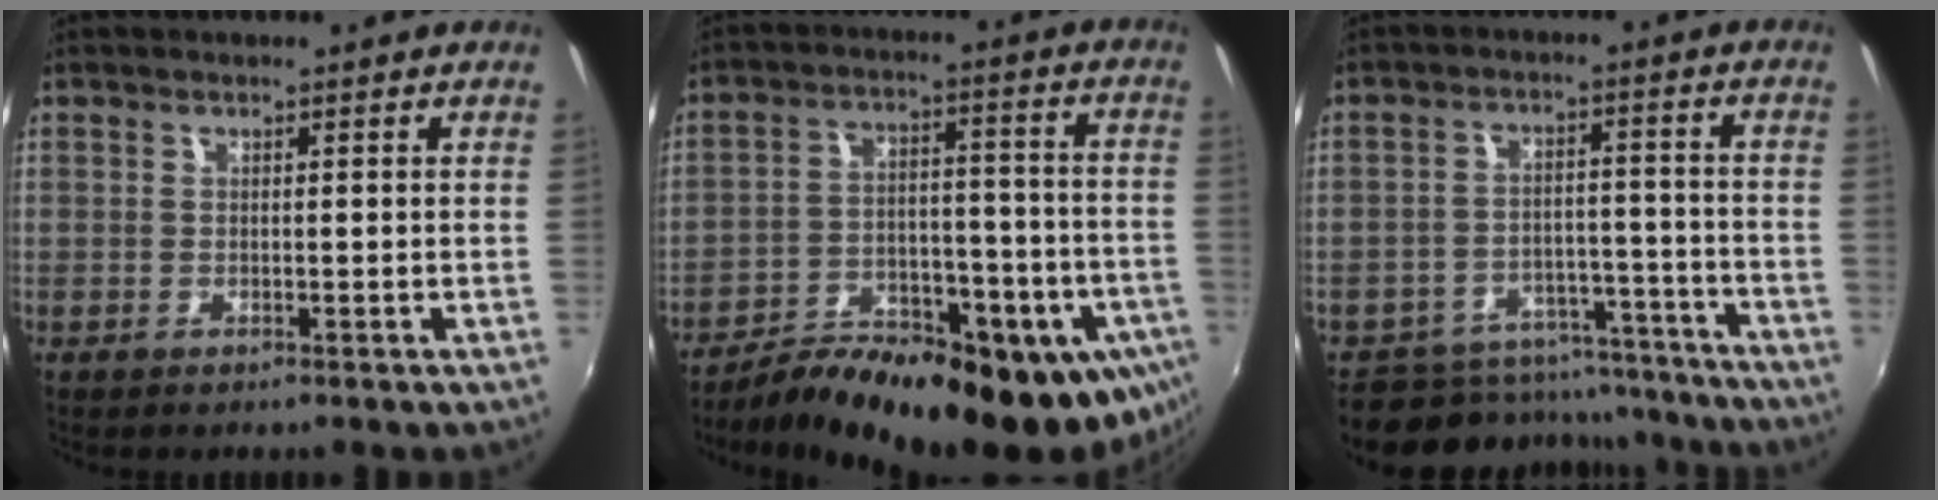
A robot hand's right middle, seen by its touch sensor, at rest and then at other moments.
{"total": 27.5, "force": [-18.4, 10.5, 17.6], "torque": [-0.265, -0.039, -0.249]}
{"total": 15.1, "force": [-13.2, 6.6, 3.1], "torque": [-0.073, 0.038, -0.167]}